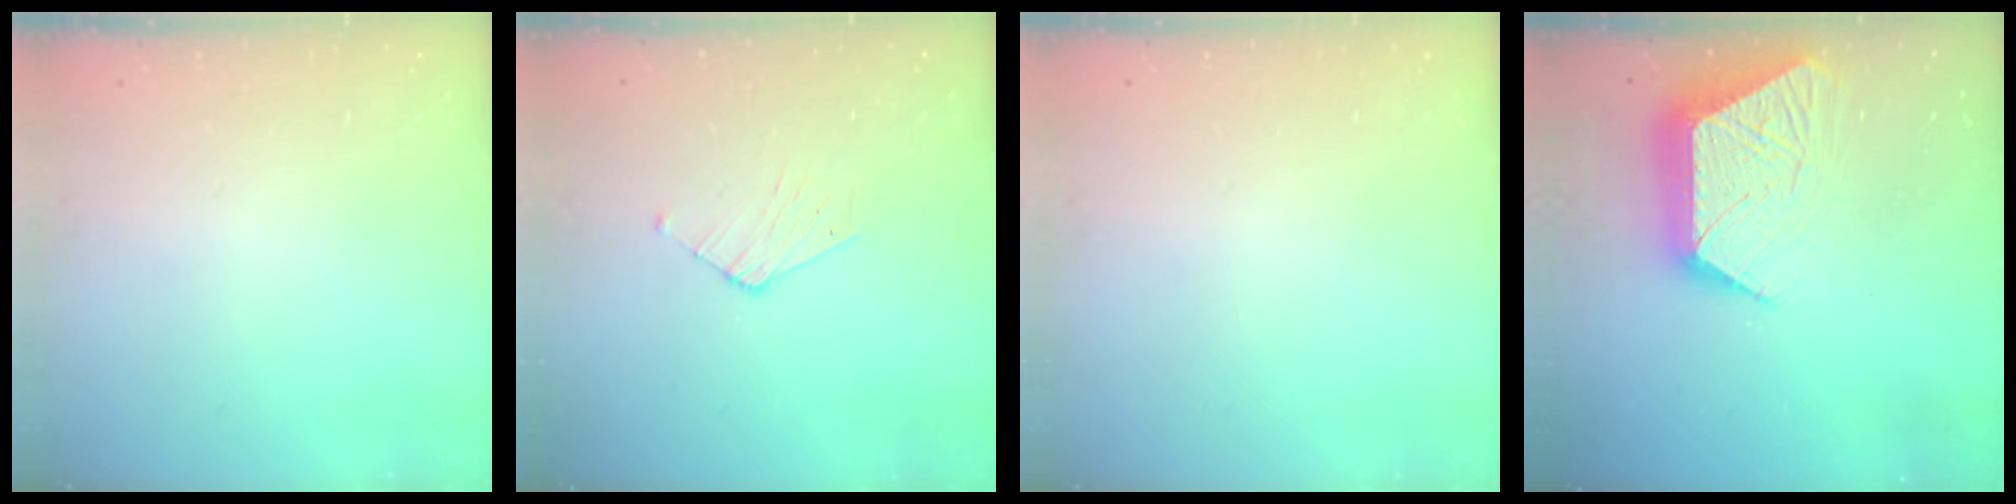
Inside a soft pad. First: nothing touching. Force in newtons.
{"total": 4.6, "press": 4.6, "slide": 0.5}
{"total": 0.0}
{"total": 14.4, "press": 14.4, "slide": 1.0}